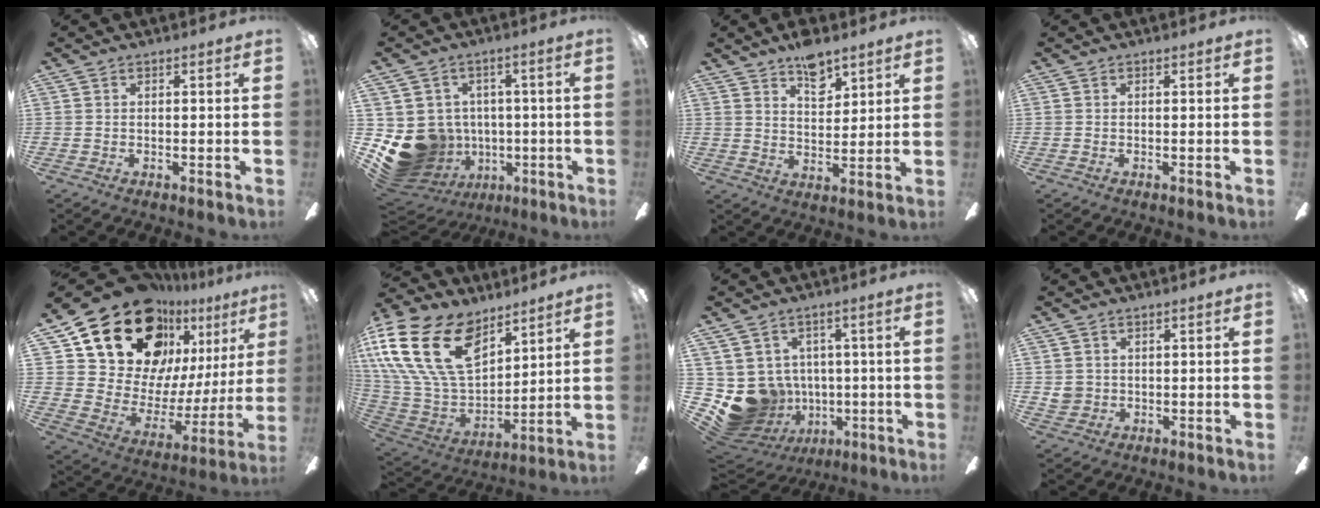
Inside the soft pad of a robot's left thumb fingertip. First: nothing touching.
{"total": 12.8, "force": [-3.4, 11.6, 4.2], "torque": [-0.112, 0.008, -0.040]}
{"total": 8.5, "force": [6.1, 4.1, 4.2], "torque": [-0.051, -0.033, 0.105]}
{"total": 0.0}
{"total": 22.8, "force": [16.3, 12.7, 9.8], "torque": [-0.168, -0.114, 0.308]}
{"total": 25.6, "force": [12.0, 15.7, 16.3], "torque": [-0.347, -0.058, 0.221]}
{"total": 11.8, "force": [-2.5, 10.8, 3.9], "torque": [-0.114, -0.005, -0.026]}
{"total": 3.0, "force": [0.8, 2.7, 0.8], "torque": [-0.011, 0.004, 0.015]}